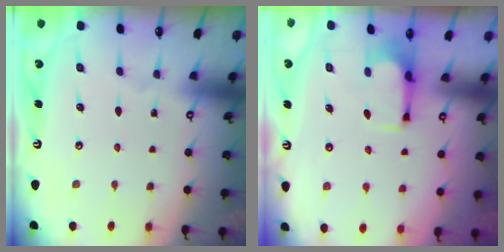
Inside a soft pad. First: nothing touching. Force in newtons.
{"total": 2.6, "press": 2.4, "slide": 0.9}